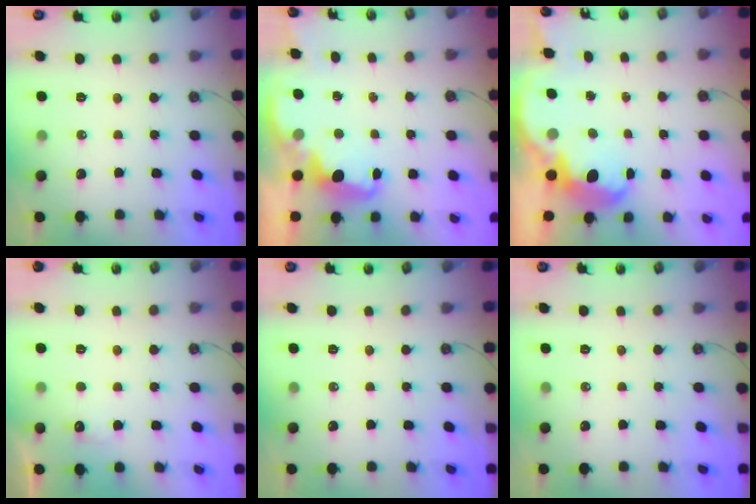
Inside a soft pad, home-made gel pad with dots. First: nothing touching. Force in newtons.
{"total": 2.1, "press": 2.0, "slide": 0.6}
{"total": 5.8, "press": 5.7, "slide": 0.6}
{"total": 3.9, "press": 3.8, "slide": 1.0}
{"total": 0.0}
{"total": 0.0}